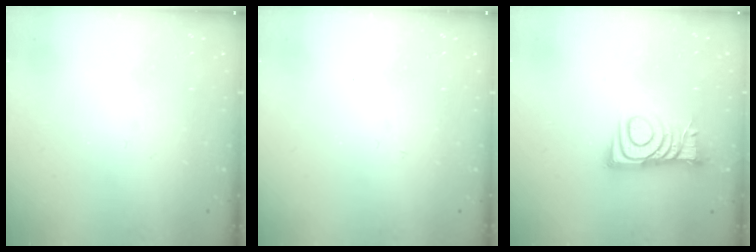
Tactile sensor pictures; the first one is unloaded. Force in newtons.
{"total": 2.7, "press": 2.7, "slide": 0.3}
{"total": 9.0, "press": 9.0, "slide": 0.1}